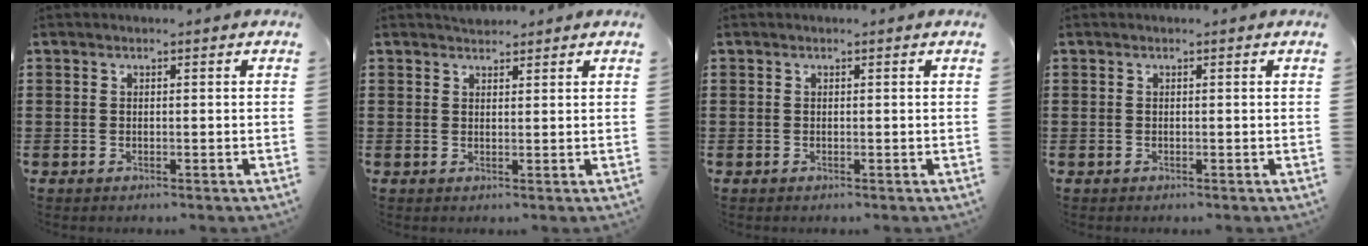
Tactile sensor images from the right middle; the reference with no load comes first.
{"total": 1.5, "force": [1.5, 0.4, -0.1], "torque": [-0.002, 0.003, 0.029]}
{"total": 0.0}
{"total": 0.0}